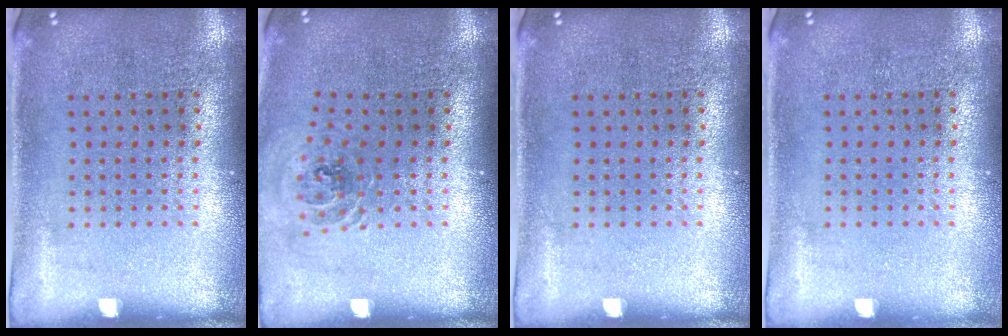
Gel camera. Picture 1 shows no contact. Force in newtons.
{"total": 0.9, "press": 0.9, "slide": 0.1}
{"total": 0.0}
{"total": 0.0}